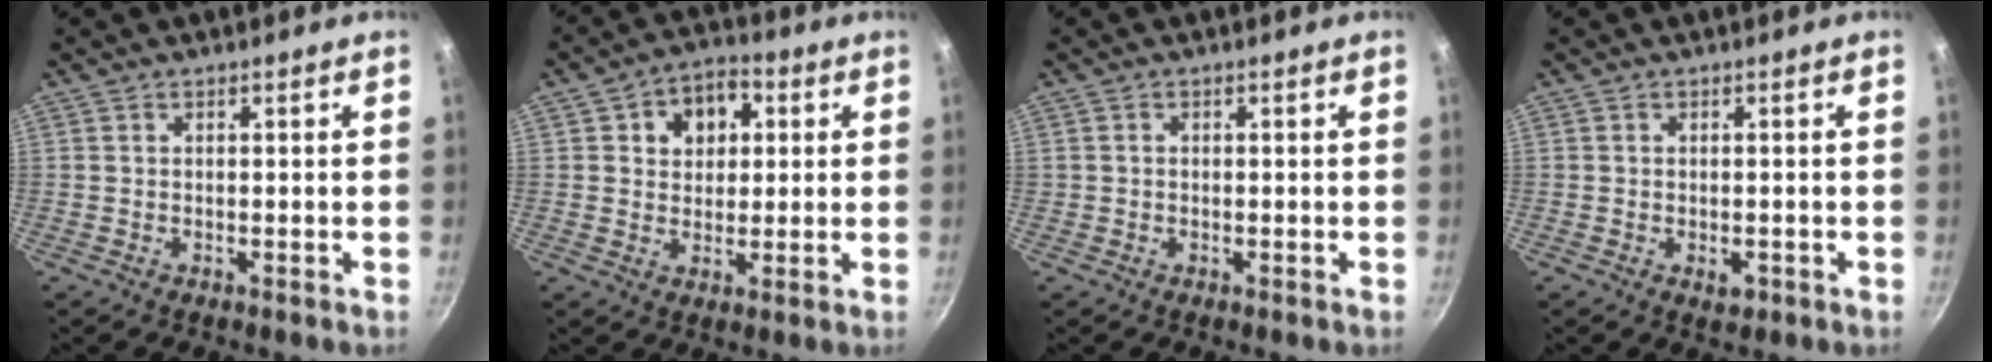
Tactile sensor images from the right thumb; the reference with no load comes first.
{"total": 6.0, "force": [1.6, 4.4, 3.6], "torque": [-0.028, 0.008, 0.019]}
{"total": 0.5, "force": [0.0, 0.5, 0.1], "torque": [-0.001, 0.003, 0.000]}
{"total": 2.2, "force": [-0.8, 1.4, 1.6], "torque": [-0.021, 0.000, -0.010]}